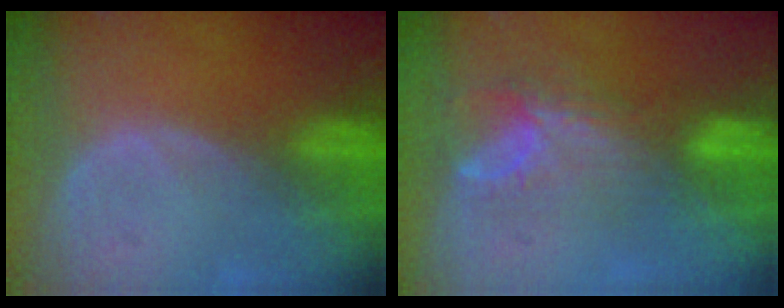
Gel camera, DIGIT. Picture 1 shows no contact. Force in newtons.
{"total": 8.0, "press": 6.6, "slide": 4.4}